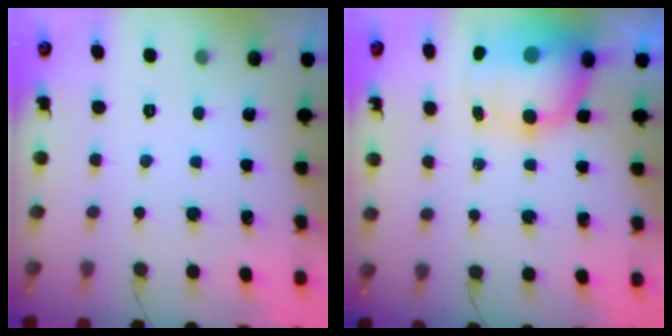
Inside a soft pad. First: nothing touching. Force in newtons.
{"total": 10.4, "press": 10.2, "slide": 2.1}